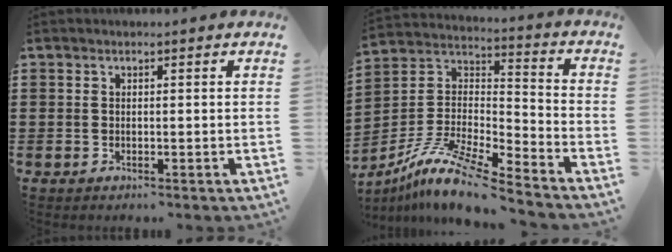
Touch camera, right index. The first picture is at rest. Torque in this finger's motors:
{"motor_torque": [-0.01, 0.10, 0.62, 0.12]}